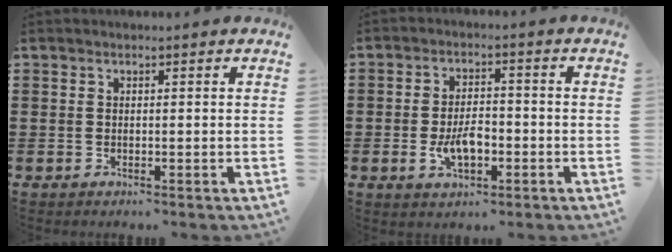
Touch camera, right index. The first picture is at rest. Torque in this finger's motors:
{"motor_torque": [1.69, 0.45, 0.25, 0.08]}